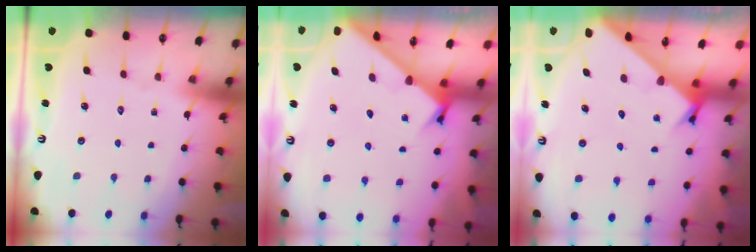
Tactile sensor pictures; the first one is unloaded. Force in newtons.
{"total": 1.9, "press": 1.9, "slide": 0.1}
{"total": 2.3, "press": 2.3, "slide": 0.2}